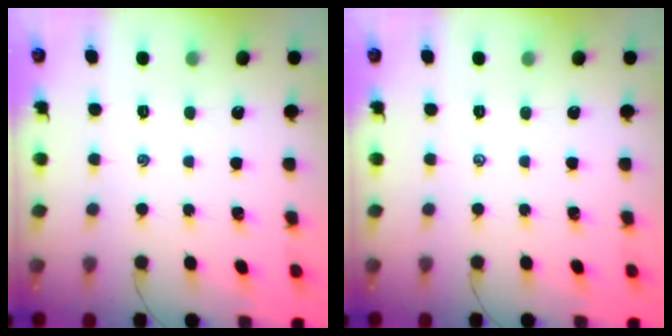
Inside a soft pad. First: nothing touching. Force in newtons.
{"total": 0.0}